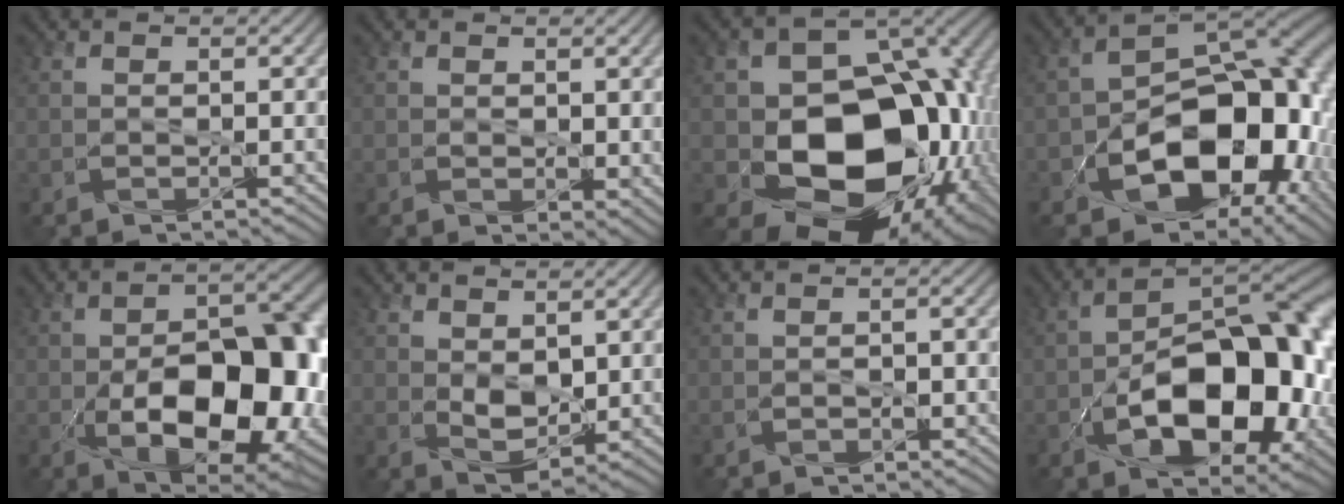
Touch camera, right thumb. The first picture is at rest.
{"total": 3.1, "force": [1.1, 1.8, 2.3], "torque": [-0.039, -0.010, 0.018]}
{"total": 17.0, "force": [-2.3, 12.5, 11.4], "torque": [-0.158, -0.057, 0.002]}
{"total": 15.5, "force": [-5.5, 9.4, 11.1], "torque": [-0.149, -0.036, -0.082]}
{"total": 16.2, "force": [-4.2, 8.5, 13.1], "torque": [-0.162, -0.043, -0.037]}
{"total": 5.2, "force": [1.2, 2.9, 4.1], "torque": [-0.094, -0.010, 0.022]}
{"total": 0.6, "force": [-0.5, -0.2, 0.3], "torque": [0.002, -0.001, -0.006]}
{"total": 15.0, "force": [-4.3, 7.4, 12.3], "torque": [-0.162, -0.018, -0.070]}